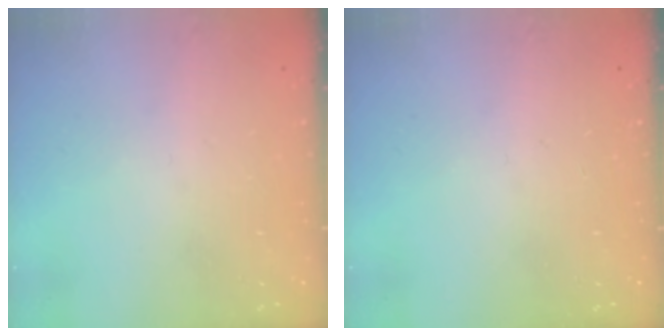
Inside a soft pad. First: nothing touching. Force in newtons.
{"total": 0.0}